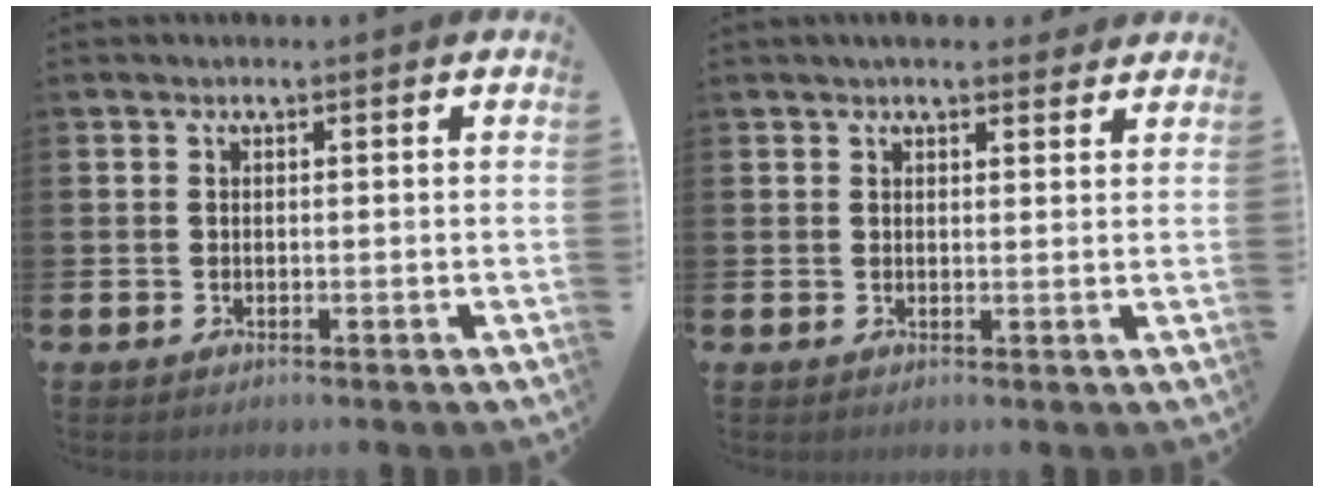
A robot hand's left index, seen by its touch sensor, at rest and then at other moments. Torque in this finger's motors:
{"motor_torque": [0.35, -0.92, 0.06, 0.01]}